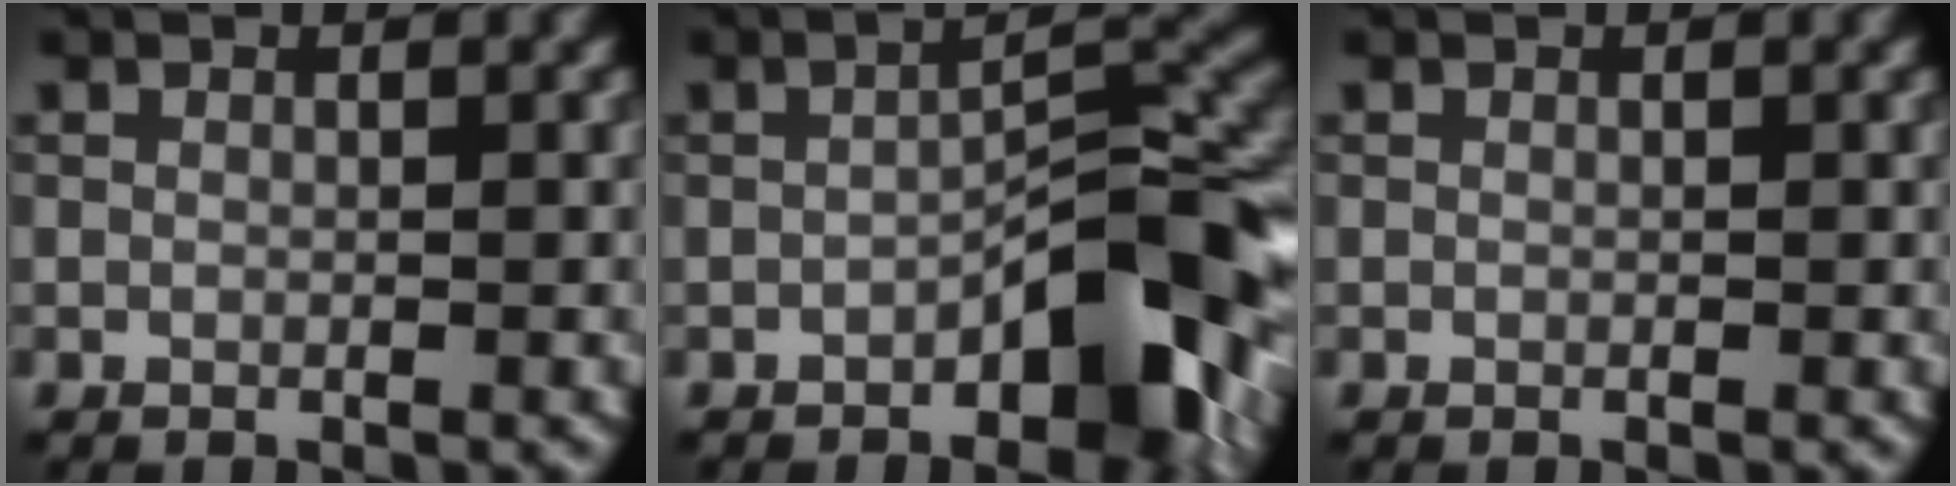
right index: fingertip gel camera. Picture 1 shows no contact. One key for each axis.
{"total": 7.3, "fx": -3.1, "fy": 2.7, "fz": 6.1, "tx": -0.073, "ty": 0.022, "tz": -0.052}
{"total": 0.0}